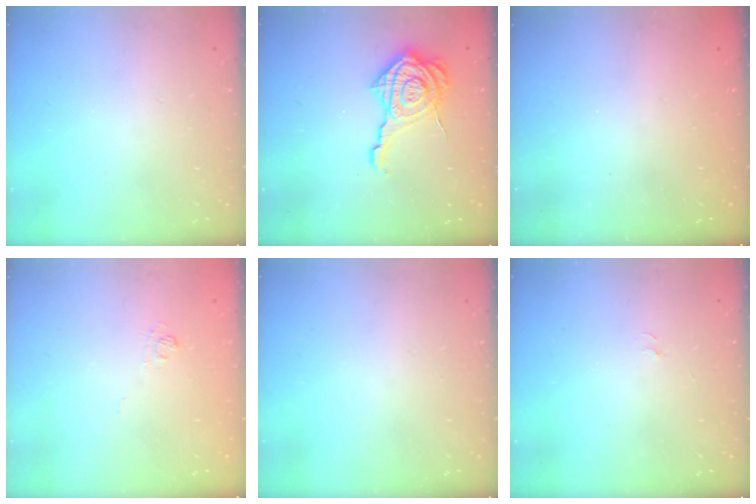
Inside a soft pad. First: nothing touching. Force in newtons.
{"total": 13.6, "press": 13.5, "slide": 1.5}
{"total": 1.8, "press": 1.7, "slide": 0.5}
{"total": 6.6, "press": 6.5, "slide": 1.3}
{"total": 0.0}
{"total": 2.8, "press": 2.8, "slide": 0.3}